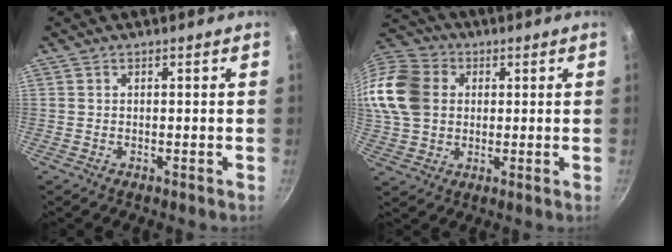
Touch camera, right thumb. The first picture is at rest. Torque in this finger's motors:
{"motor_torque": [0.94, 1.85, 0.99, -0.37, 0.57]}